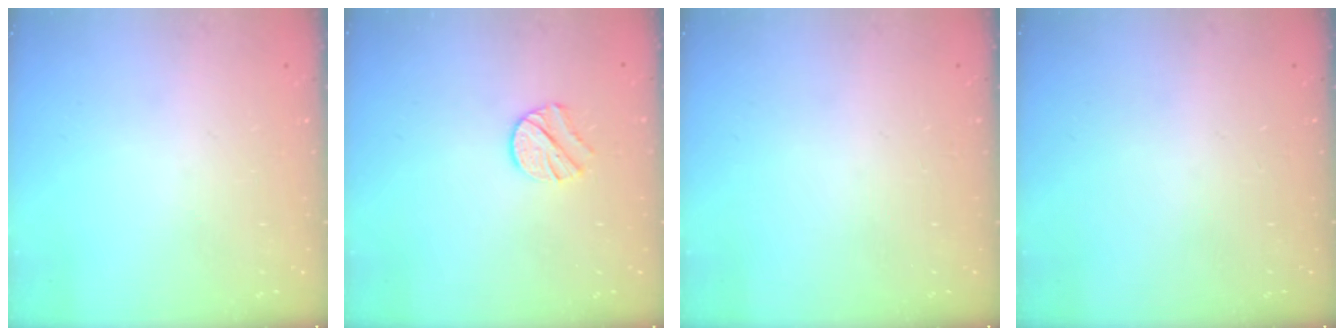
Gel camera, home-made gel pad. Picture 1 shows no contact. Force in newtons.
{"total": 7.9, "press": 7.9, "slide": 0.1}
{"total": 0.0}
{"total": 0.0}